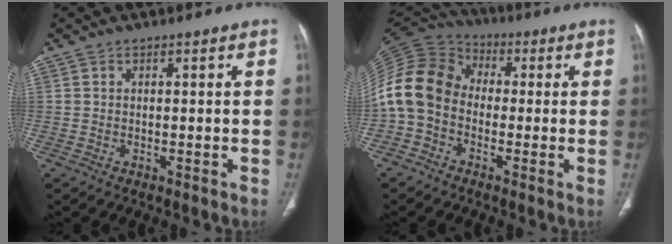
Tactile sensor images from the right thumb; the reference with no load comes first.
{"total": 13.5, "force": [-2.1, 10.5, 8.2], "torque": [-0.163, 0.045, -0.057]}